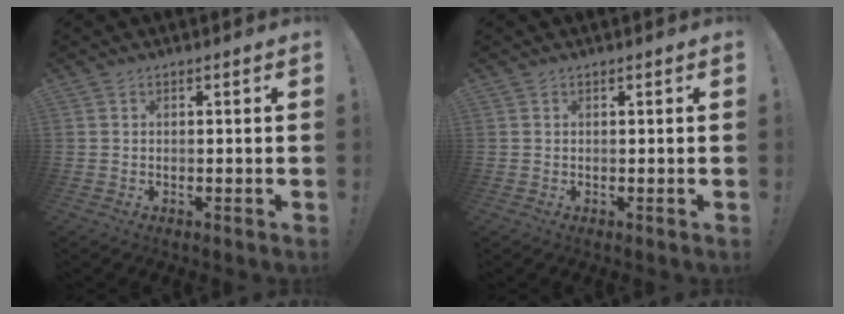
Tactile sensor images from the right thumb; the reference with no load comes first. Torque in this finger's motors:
{"motor_torque": [-0.24, -0.06, 0.08, -0.13, 0.07]}